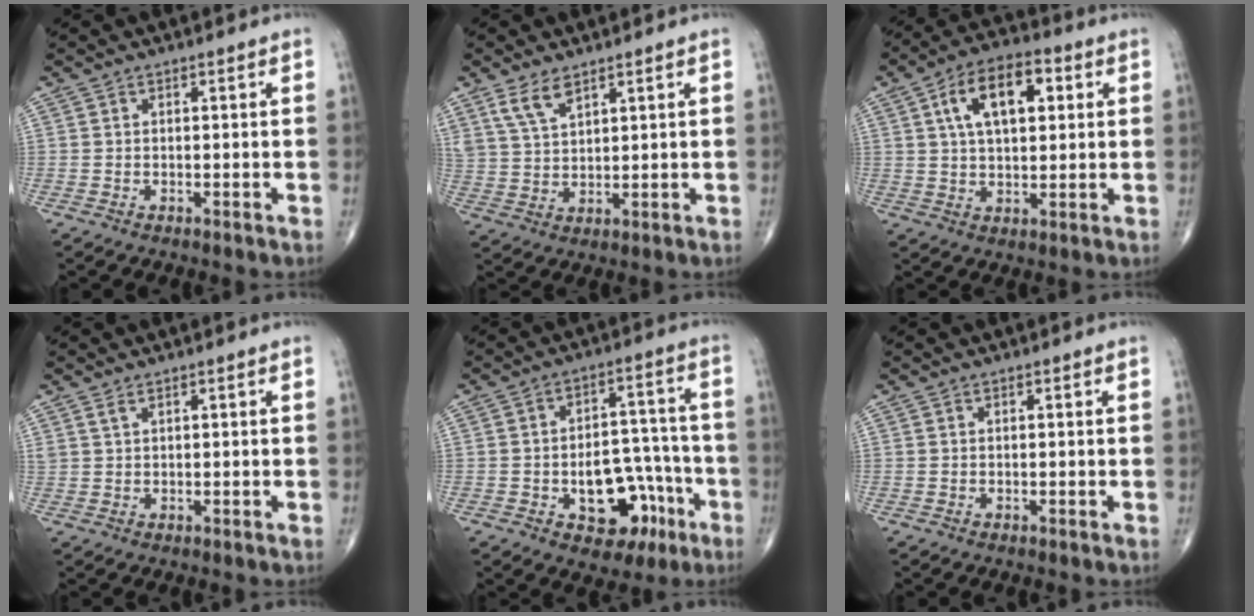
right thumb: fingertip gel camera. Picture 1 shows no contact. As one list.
[{"total": 5.8, "force": [4.0, 2.4, 3.5], "torque": [-0.066, -0.015, 0.087]}, {"total": 12.7, "force": [3.8, 6.6, 10.1], "torque": [-0.152, 0.008, 0.058]}, {"total": 1.3, "force": [0.9, 0.4, 0.7], "torque": [-0.013, 0.003, 0.022]}, {"total": 13.6, "force": [-5.4, 8.5, 9.0], "torque": [-0.081, 0.051, -0.067]}, {"total": 0.0}]